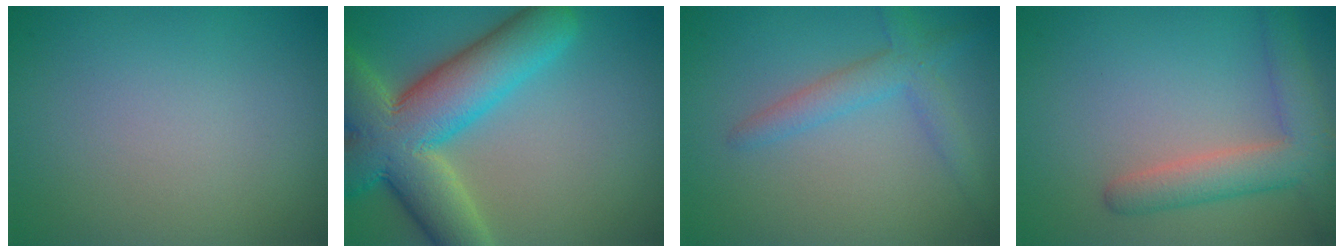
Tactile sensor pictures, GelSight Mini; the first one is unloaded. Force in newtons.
{"total": 10.9, "press": 10.9, "slide": 0.8}
{"total": 2.7, "press": 2.7, "slide": 0.0}
{"total": 4.3, "press": 4.3, "slide": 0.2}